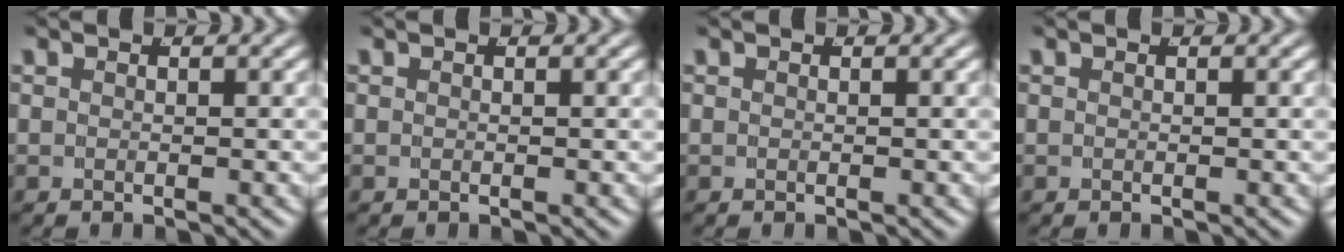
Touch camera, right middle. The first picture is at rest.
{"total": 0.0}
{"total": 0.0}
{"total": 0.0}